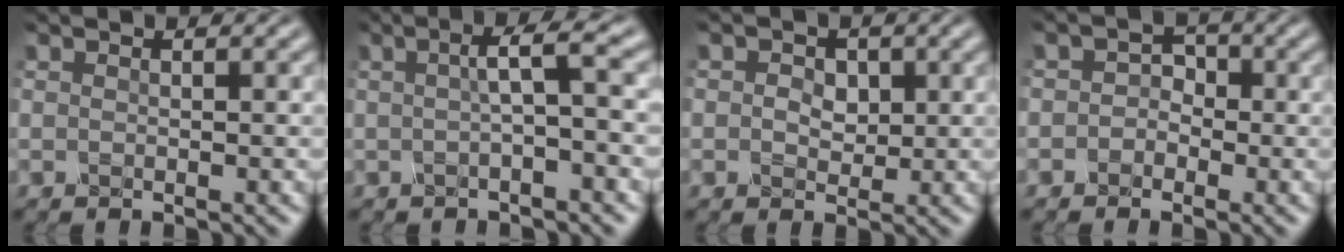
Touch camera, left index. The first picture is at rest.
{"total": 3.2, "force": [-0.1, 0.4, 3.1], "torque": [-0.052, 0.014, -0.008]}
{"total": 2.3, "force": [0.2, 1.9, 1.3], "torque": [-0.025, 0.003, -0.008]}
{"total": 1.8, "force": [-0.9, 1.5, 0.5], "torque": [0.005, 0.004, -0.025]}